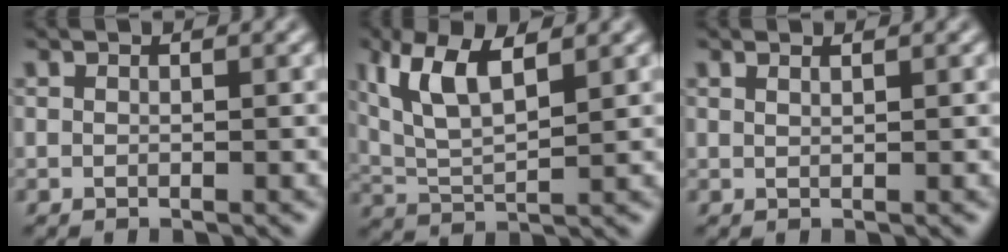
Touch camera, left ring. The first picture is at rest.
{"total": 6.4, "force": [2.6, 2.7, 5.2], "torque": [-0.112, 0.014, 0.049]}
{"total": 0.7, "force": [0.4, 0.3, 0.5], "torque": [-0.005, 0.005, 0.004]}